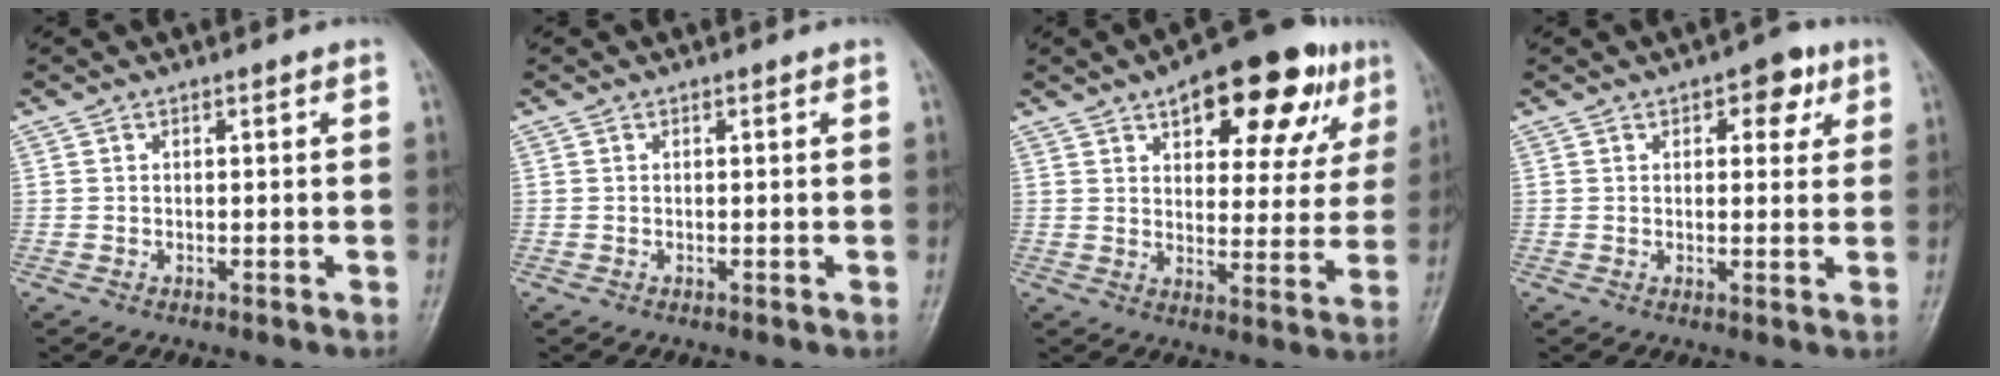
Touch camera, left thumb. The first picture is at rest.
{"total": 0.0}
{"total": 19.8, "force": [10.3, 9.0, 14.3], "torque": [-0.148, -0.016, 0.142]}
{"total": 5.7, "force": [2.6, 3.1, 4.0], "torque": [-0.022, -0.004, 0.026]}